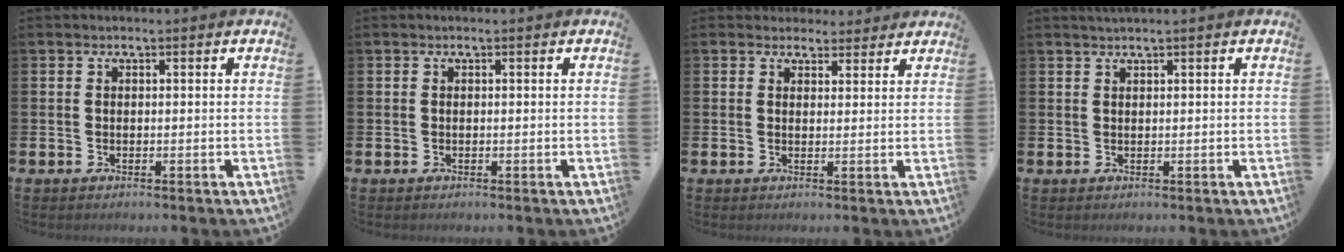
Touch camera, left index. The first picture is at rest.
{"total": 0.0}
{"total": 3.1, "force": [2.8, 1.2, -0.3], "torque": [0.010, -0.010, 0.051]}
{"total": 0.9, "force": [0.8, -0.2, 0.4], "torque": [-0.010, 0.004, 0.016]}